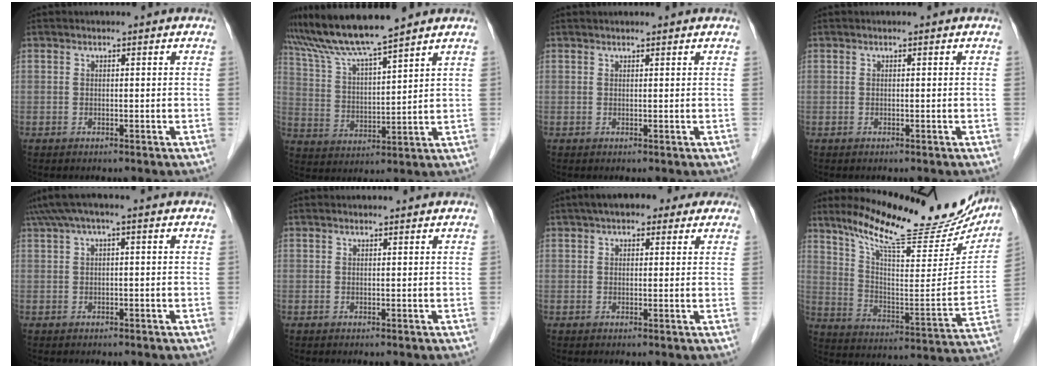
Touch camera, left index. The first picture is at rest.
{"total": 10.7, "force": [9.6, -0.7, 4.7], "torque": [-0.098, 0.014, 0.183]}
{"total": 2.6, "force": [2.5, 0.3, 0.7], "torque": [-0.010, 0.024, 0.031]}
{"total": 0.0}
{"total": 3.5, "force": [1.4, 0.5, 3.2], "torque": [-0.068, 0.032, 0.028]}
{"total": 1.0, "force": [1.0, 0.0, 0.2], "torque": [-0.010, 0.009, 0.016]}
{"total": 8.9, "force": [6.4, 3.8, 4.8], "torque": [-0.057, 0.037, 0.082]}
{"total": 24.0, "force": [20.7, 4.9, 11.2], "torque": [-0.177, -0.035, 0.292]}